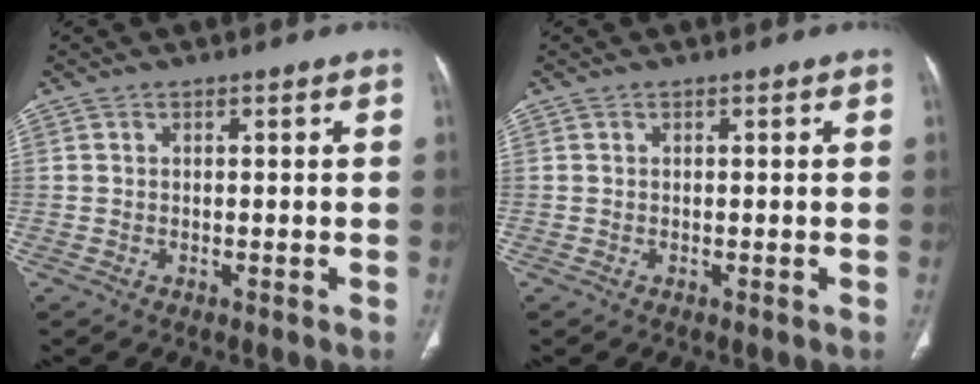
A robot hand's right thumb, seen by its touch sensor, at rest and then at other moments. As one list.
[{"total": 0.0}]